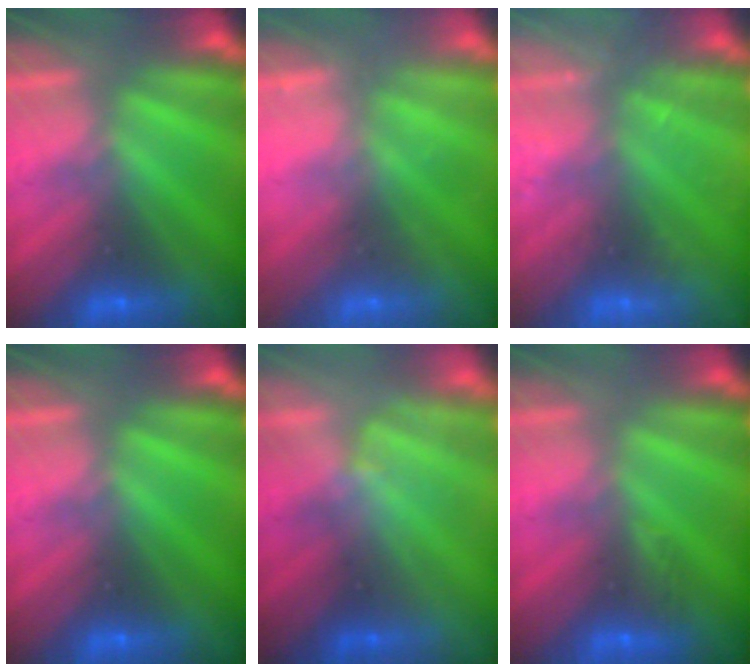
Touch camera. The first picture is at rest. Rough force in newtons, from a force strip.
{"total": 2.2}
{"total": 2.7}
{"total": 0.0}
{"total": 1.3}
{"total": 3.1}